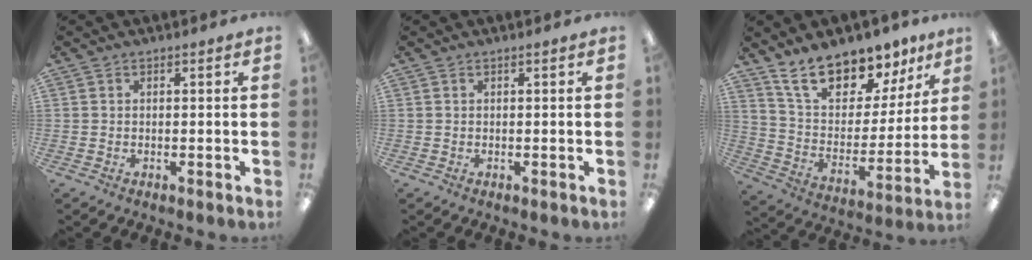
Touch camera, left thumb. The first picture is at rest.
{"total": 0.0}
{"total": 17.2, "force": [13.8, 7.5, 7.1], "torque": [-0.136, -0.090, 0.247]}